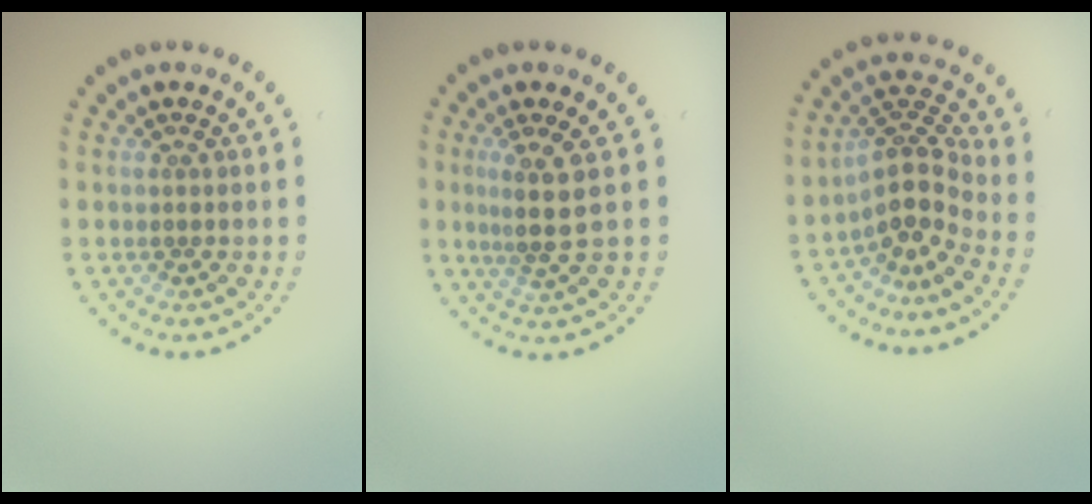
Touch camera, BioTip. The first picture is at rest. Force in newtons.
{"total": 2.9, "press": 2.0, "slide": 2.0}
{"total": 3.9, "press": 2.8, "slide": 2.7}